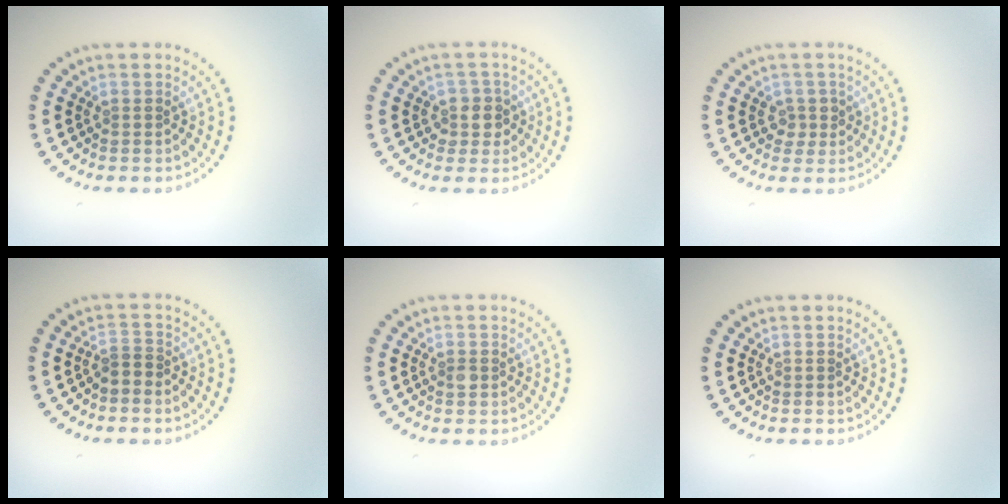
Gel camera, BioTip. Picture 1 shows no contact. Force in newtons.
{"total": 2.3, "press": 1.9, "slide": 1.2}
{"total": 1.5, "press": 1.3, "slide": 0.7}
{"total": 1.0, "press": 0.7, "slide": 0.7}
{"total": 1.0, "press": 1.0, "slide": 0.1}
{"total": 0.0}